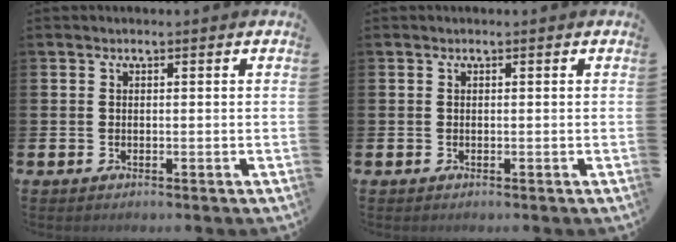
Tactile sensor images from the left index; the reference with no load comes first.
{"total": 0.0}